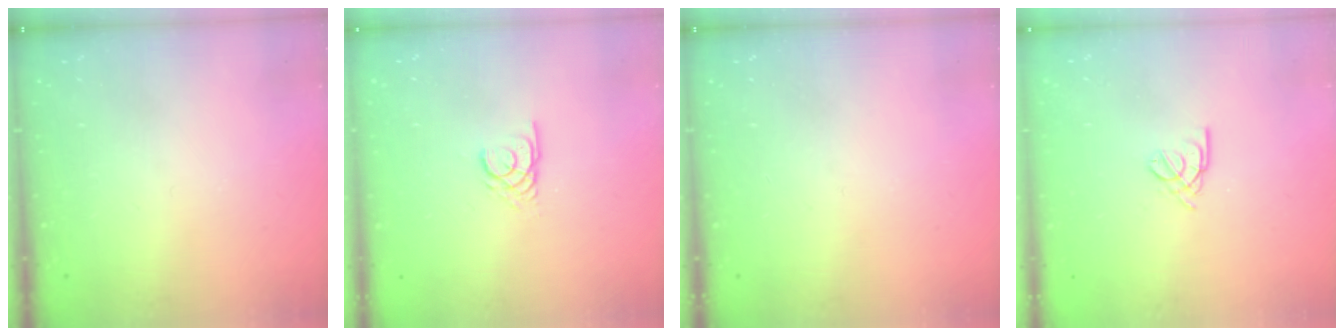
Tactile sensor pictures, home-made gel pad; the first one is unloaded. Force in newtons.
{"total": 2.7, "press": 2.7, "slide": 0.1}
{"total": 0.0}
{"total": 2.2, "press": 2.1, "slide": 0.5}